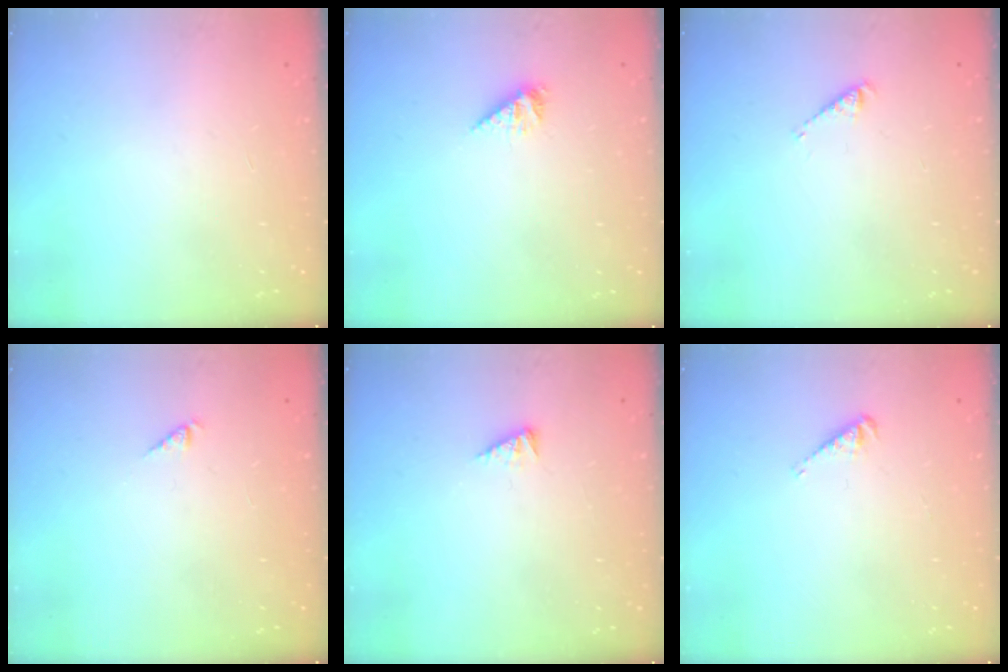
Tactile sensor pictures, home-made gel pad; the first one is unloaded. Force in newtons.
{"total": 2.8, "press": 2.8, "slide": 0.5}
{"total": 2.4, "press": 2.4, "slide": 0.5}
{"total": 2.7, "press": 2.6, "slide": 0.4}
{"total": 2.2, "press": 2.2, "slide": 0.3}
{"total": 2.6, "press": 2.5, "slide": 0.4}